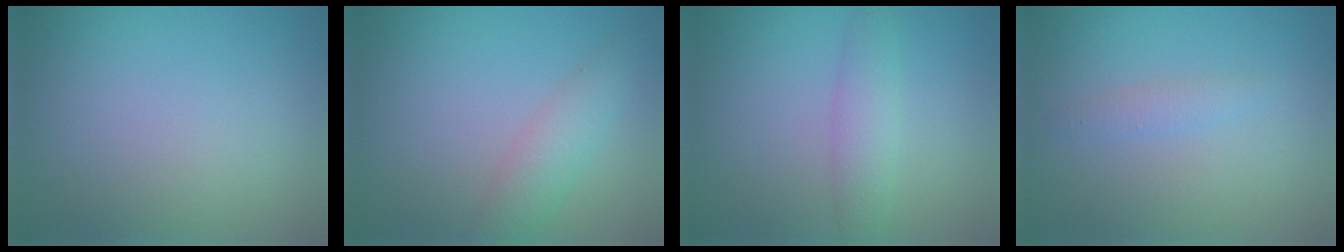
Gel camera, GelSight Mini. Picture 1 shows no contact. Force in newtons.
{"total": 3.0, "press": 3.0, "slide": 0.1}
{"total": 2.4, "press": 2.4, "slide": 0.1}
{"total": 1.1, "press": 1.1, "slide": 0.1}